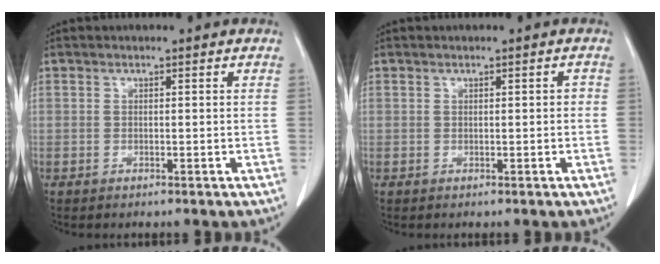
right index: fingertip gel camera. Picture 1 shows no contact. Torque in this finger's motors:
{"motor_torque": [0.05, -0.01, 0.01, 0.00]}